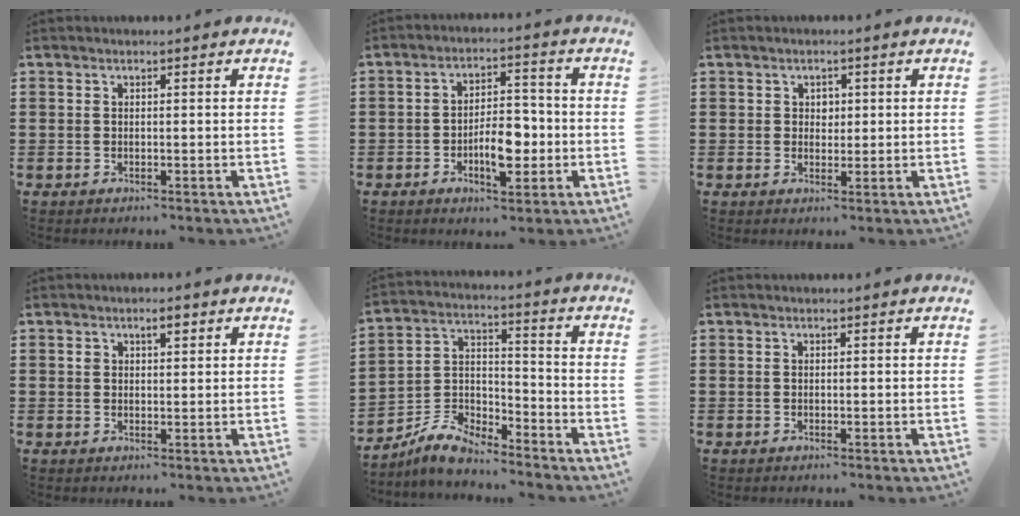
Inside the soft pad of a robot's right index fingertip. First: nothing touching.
{"total": 7.0, "force": [-2.1, 3.3, 5.8], "torque": [-0.096, -0.002, -0.044]}
{"total": 1.3, "force": [0.4, 1.2, 0.5], "torque": [-0.012, 0.007, 0.007]}
{"total": 2.2, "force": [1.1, 1.1, 1.6], "torque": [-0.026, 0.002, 0.018]}
{"total": 7.2, "force": [-6.5, 2.3, 2.0], "torque": [-0.059, 0.016, -0.132]}
{"total": 0.0}